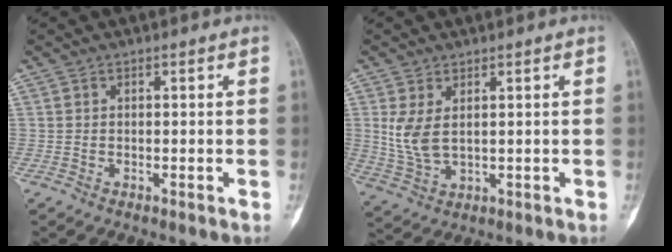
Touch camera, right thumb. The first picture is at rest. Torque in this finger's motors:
{"motor_torque": [-0.62, 0.55, 0.46, 0.76, 0.03]}